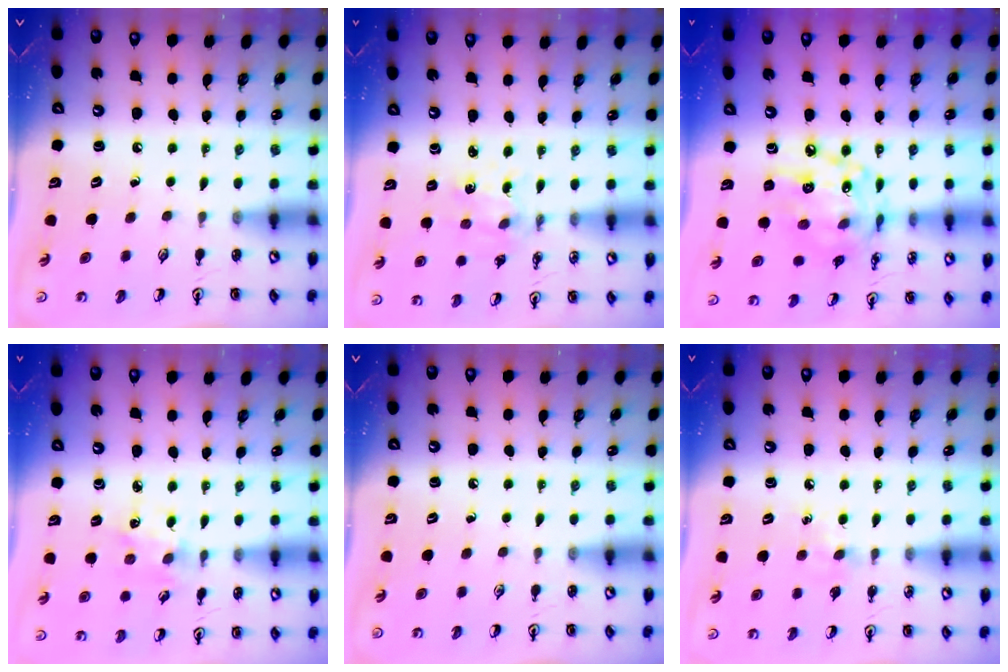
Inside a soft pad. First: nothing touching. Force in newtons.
{"total": 1.5, "press": 1.5, "slide": 0.3}
{"total": 16.2, "press": 16.2, "slide": 1.2}
{"total": 1.6, "press": 1.6, "slide": 0.0}
{"total": 0.0}
{"total": 5.4, "press": 5.3, "slide": 0.8}